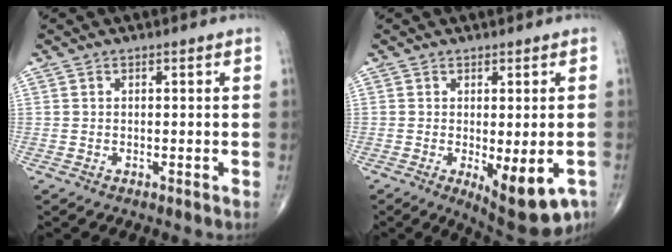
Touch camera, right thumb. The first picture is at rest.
{"total": 10.8, "force": [-4.2, 3.9, 9.2], "torque": [-0.107, -0.012, -0.050]}